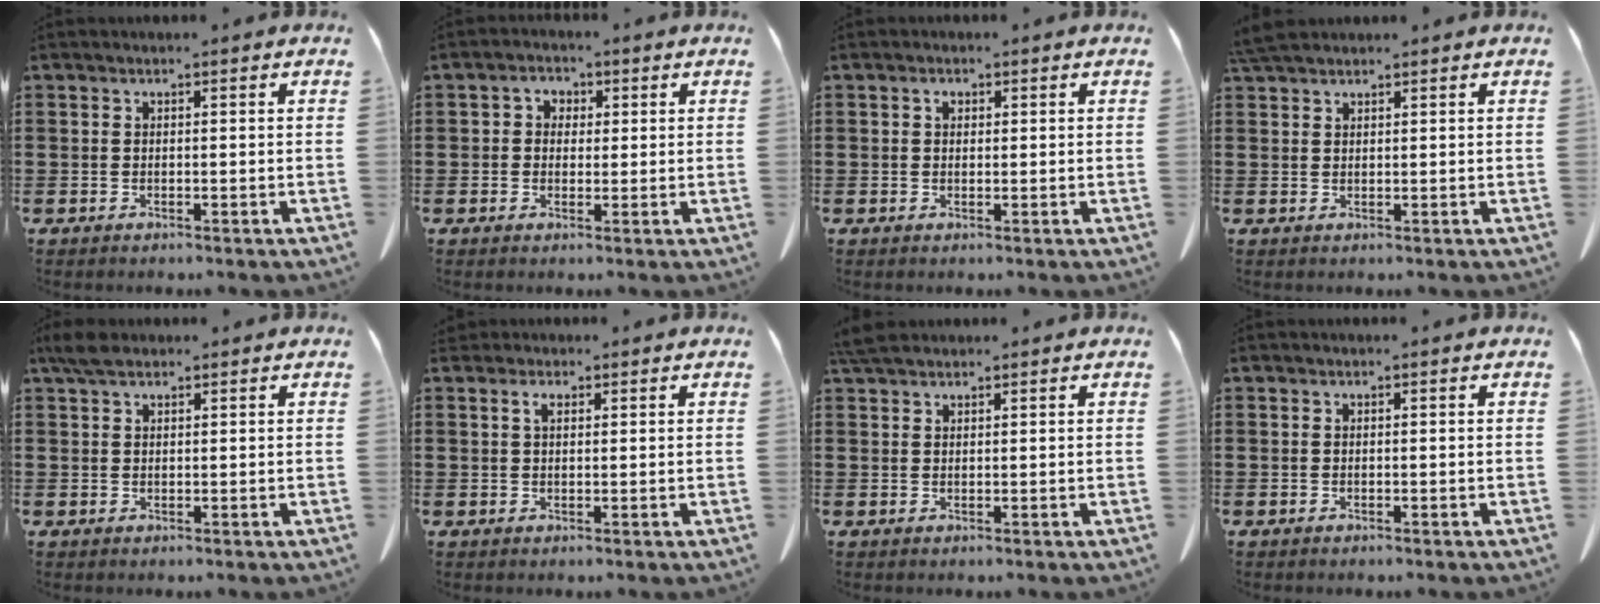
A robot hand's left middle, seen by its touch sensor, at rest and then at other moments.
{"total": 2.1, "force": [0.2, 1.9, 0.8], "torque": [-0.024, 0.009, 0.001]}
{"total": 1.1, "force": [0.4, 0.8, 0.7], "torque": [-0.008, 0.003, 0.006]}
{"total": 3.6, "force": [3.1, 0.8, 1.6], "torque": [-0.041, 0.000, 0.060]}
{"total": 3.1, "force": [2.0, 1.4, 1.8], "torque": [-0.043, 0.006, 0.038]}
{"total": 1.9, "force": [0.9, 1.0, 1.4], "torque": [-0.022, 0.002, 0.015]}
{"total": 3.0, "force": [2.5, 0.8, 1.4], "torque": [-0.035, 0.003, 0.049]}
{"total": 0.0}